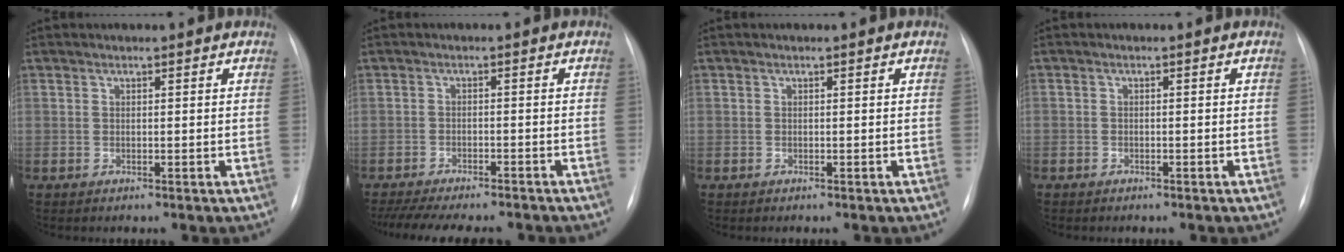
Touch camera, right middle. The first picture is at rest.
{"total": 15.2, "force": [-13.2, 3.5, 6.7], "torque": [-0.138, -0.013, -0.178]}
{"total": 0.0}
{"total": 1.2, "force": [-0.8, 1.0, 0.1], "torque": [-0.009, 0.004, -0.010]}